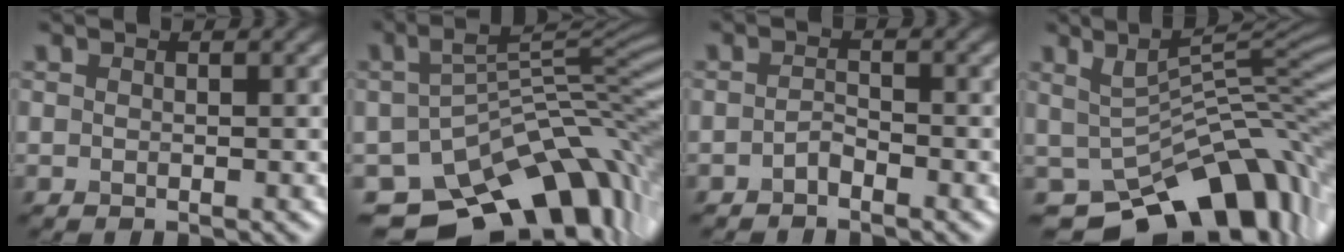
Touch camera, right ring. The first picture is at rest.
{"total": 13.3, "force": [-7.6, 6.6, 8.6], "torque": [-0.141, -0.008, -0.112]}
{"total": 1.1, "force": [-0.8, 0.3, 0.6], "torque": [-0.013, 0.004, -0.018]}
{"total": 10.5, "force": [-4.2, 4.9, 8.3], "torque": [-0.123, -0.002, -0.062]}